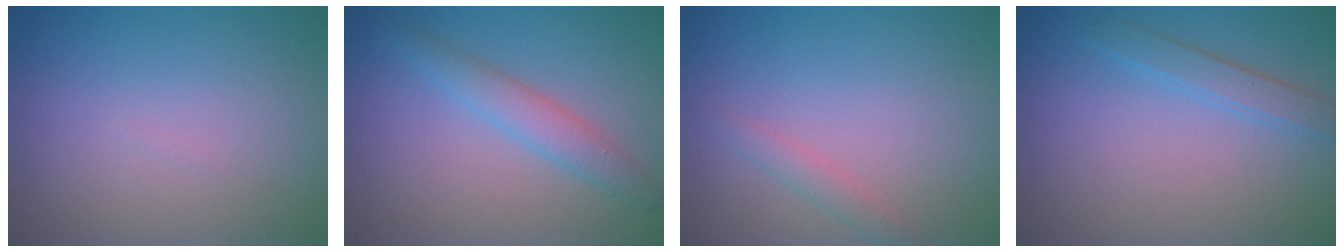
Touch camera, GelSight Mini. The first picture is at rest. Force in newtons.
{"total": 2.8, "press": 2.8, "slide": 0.1}
{"total": 1.3, "press": 1.3, "slide": 0.1}
{"total": 2.0, "press": 2.0, "slide": 0.1}